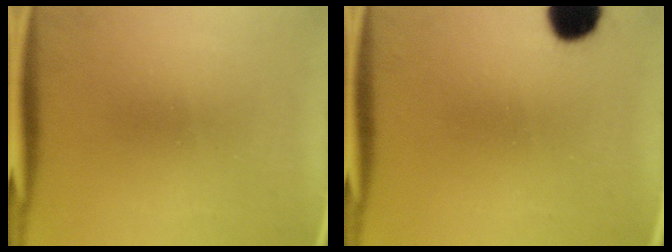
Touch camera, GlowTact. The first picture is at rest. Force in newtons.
{"total": 8.6}